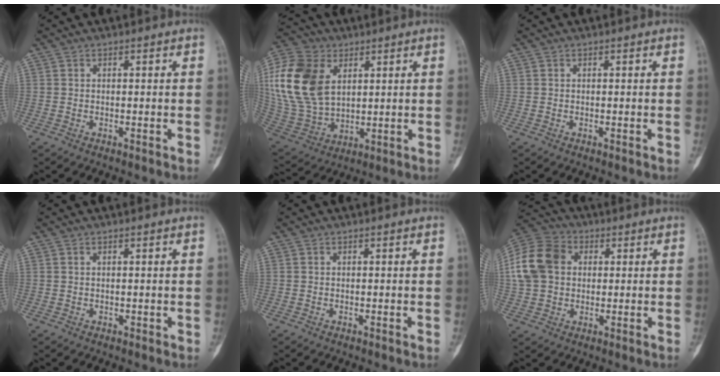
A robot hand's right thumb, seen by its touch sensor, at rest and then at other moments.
{"total": 19.9, "force": [5.4, 13.2, 13.8], "torque": [-0.287, -0.014, 0.108]}
{"total": 0.0}
{"total": 0.0}
{"total": 0.0}
{"total": 13.1, "force": [2.2, 10.1, 7.9], "torque": [-0.147, 0.023, 0.033]}